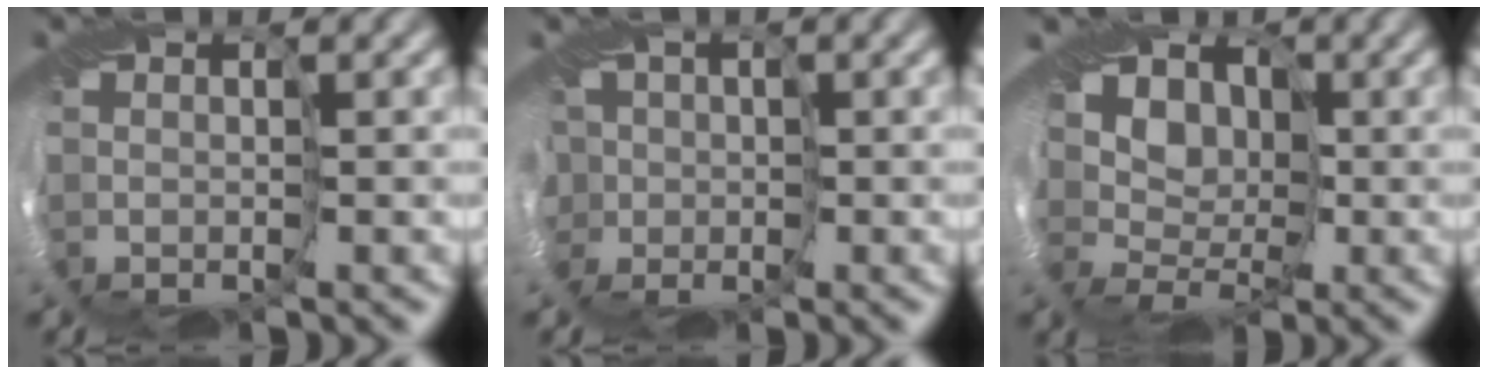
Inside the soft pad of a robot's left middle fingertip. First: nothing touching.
{"total": 7.1, "force": [-0.4, 5.9, 3.9], "torque": [-0.087, 0.007, -0.039]}
{"total": 9.8, "force": [1.3, 7.2, 6.5], "torque": [-0.078, 0.025, -0.008]}